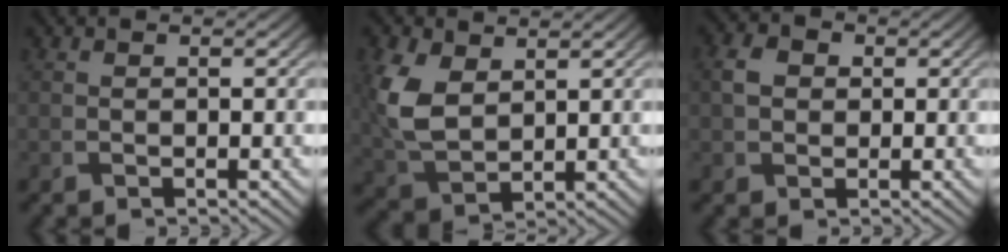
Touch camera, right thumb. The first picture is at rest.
{"total": 8.1, "force": [2.7, 5.2, 5.6], "torque": [-0.161, 0.000, 0.059]}
{"total": 3.2, "force": [0.2, 2.7, 1.6], "torque": [-0.041, 0.004, -0.003]}